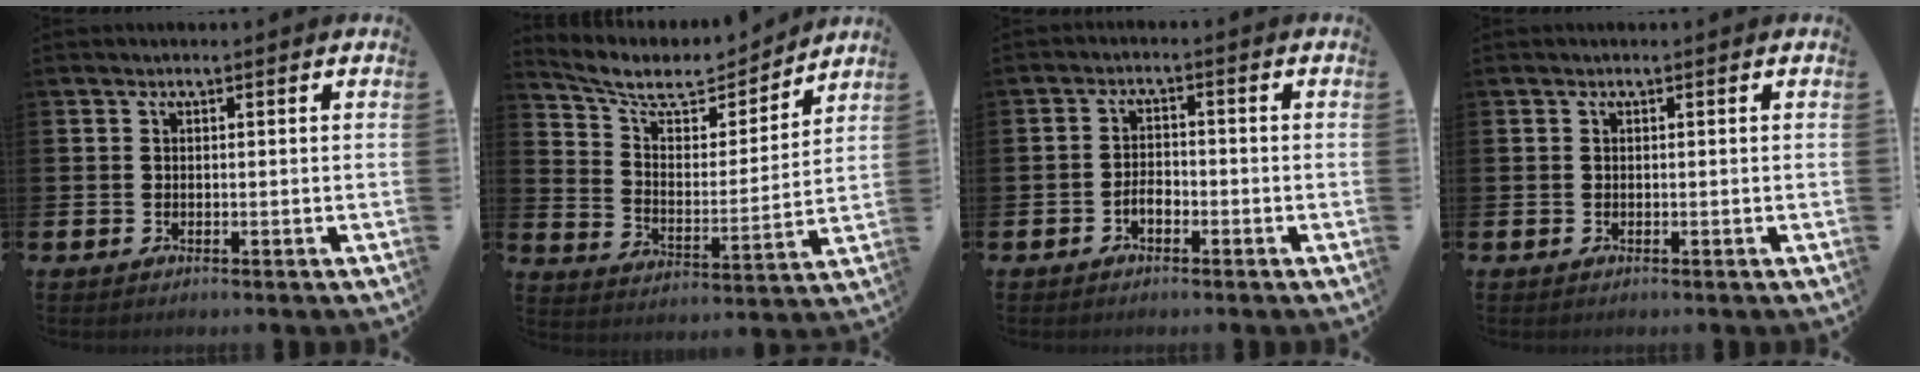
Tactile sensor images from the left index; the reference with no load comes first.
{"total": 8.4, "force": [7.3, 3.3, 2.7], "torque": [-0.085, -0.052, 0.122]}
{"total": 2.1, "force": [-1.1, 1.2, 1.3], "torque": [-0.021, 0.004, -0.025]}
{"total": 0.0}